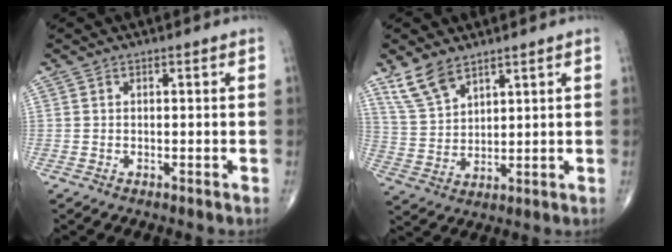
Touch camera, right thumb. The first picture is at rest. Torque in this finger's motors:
{"motor_torque": [-0.64, 0.69, 0.00, 0.00, 0.01]}